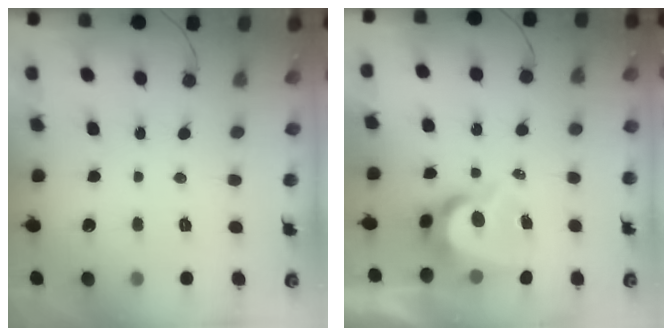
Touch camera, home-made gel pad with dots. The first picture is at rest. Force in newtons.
{"total": 7.6, "press": 7.6, "slide": 0.5}